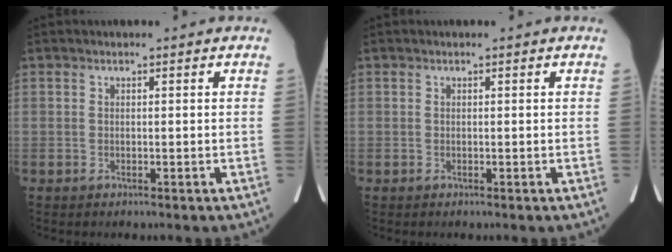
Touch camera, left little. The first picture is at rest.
{"total": 0.0}